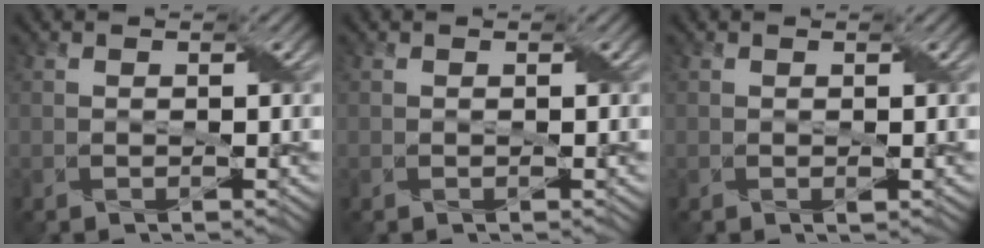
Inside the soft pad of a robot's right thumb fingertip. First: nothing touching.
{"total": 0.0}
{"total": 0.0}